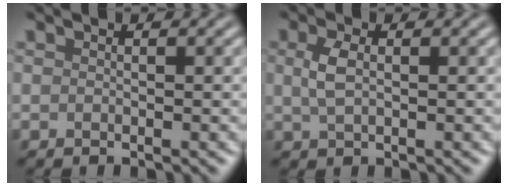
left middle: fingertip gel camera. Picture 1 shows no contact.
{"total": 2.2, "force": [0.5, 1.1, 1.8], "torque": [-0.045, 0.001, 0.010]}